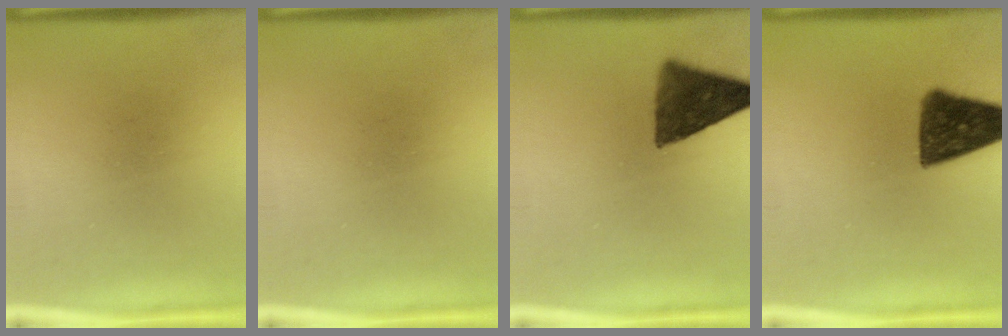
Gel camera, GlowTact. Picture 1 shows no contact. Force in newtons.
{"total": 0.0}
{"total": 10.4}
{"total": 12.2}